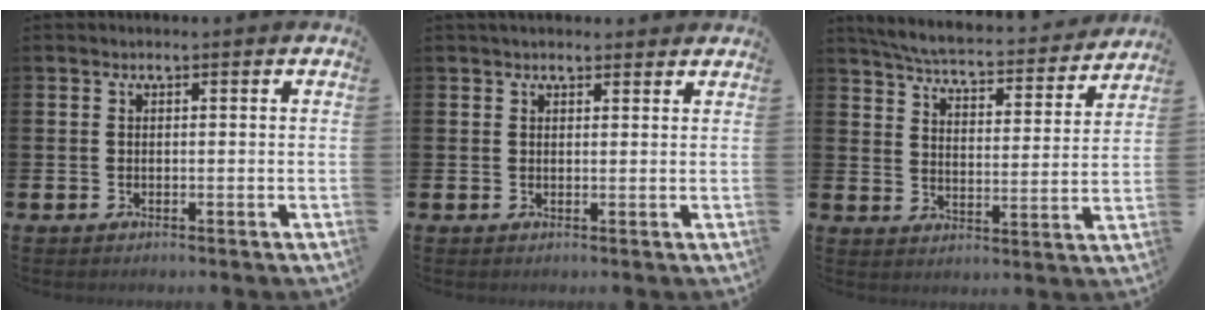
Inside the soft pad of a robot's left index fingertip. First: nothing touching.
{"total": 1.7, "force": [1.6, 0.6, 0.3], "torque": [0.003, -0.003, 0.026]}
{"total": 5.7, "force": [5.4, 0.5, 1.5], "torque": [-0.056, -0.041, 0.091]}